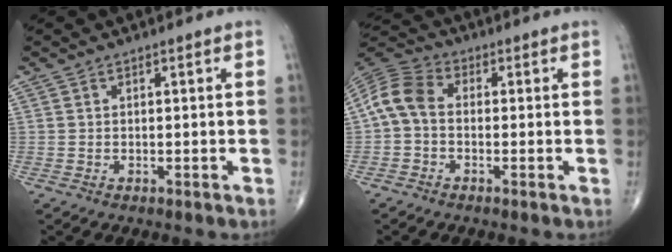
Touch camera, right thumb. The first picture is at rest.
{"total": 7.6, "force": [-0.4, 5.2, 5.5], "torque": [-0.107, 0.022, -0.025]}